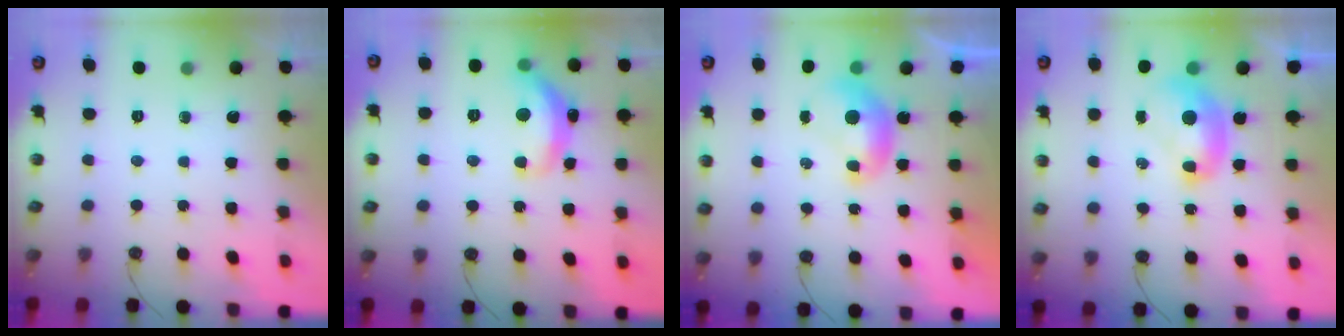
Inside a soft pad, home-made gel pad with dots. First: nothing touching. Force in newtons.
{"total": 7.1, "press": 7.1, "slide": 0.7}
{"total": 0.0}
{"total": 2.2, "press": 2.2, "slide": 0.1}